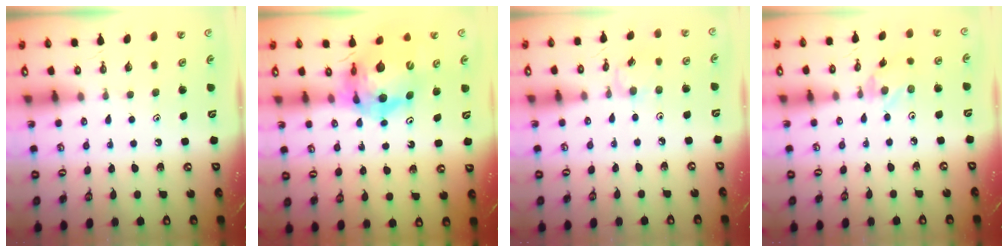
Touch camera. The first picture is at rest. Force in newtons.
{"total": 15.1, "press": 14.9, "slide": 1.8}
{"total": 2.9, "press": 2.9, "slide": 0.1}
{"total": 1.3, "press": 1.3, "slide": 0.0}